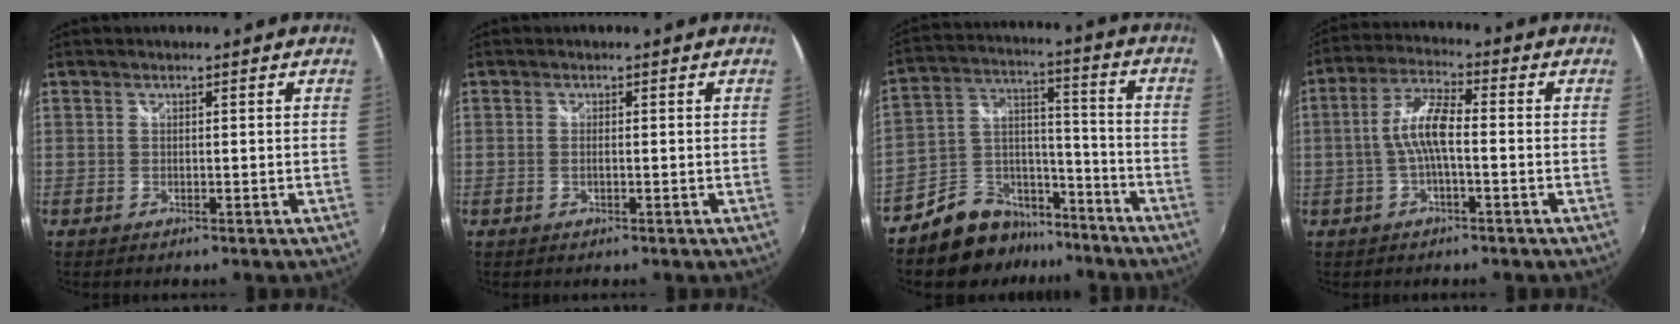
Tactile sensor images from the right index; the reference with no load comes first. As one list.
[{"total": 0.9, "force": [-0.1, 0.0, 0.9], "torque": [-0.019, 0.001, -0.004]}, {"total": 12.2, "force": [-9.1, 7.5, 3.3], "torque": [-0.067, 0.059, -0.139]}, {"total": 7.3, "force": [-1.1, 1.7, 7.0], "torque": [-0.147, 0.012, -0.022]}]